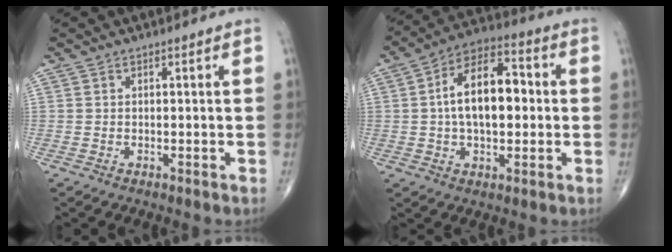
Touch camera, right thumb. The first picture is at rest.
{"total": 14.6, "force": [0.7, 8.0, 12.2], "torque": [-0.186, 0.028, 0.003]}